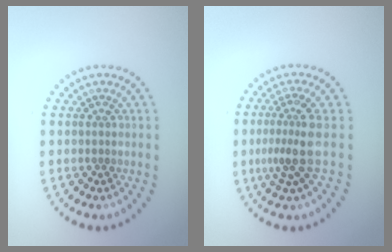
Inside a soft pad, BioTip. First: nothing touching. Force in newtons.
{"total": 3.2, "press": 2.3, "slide": 2.2}